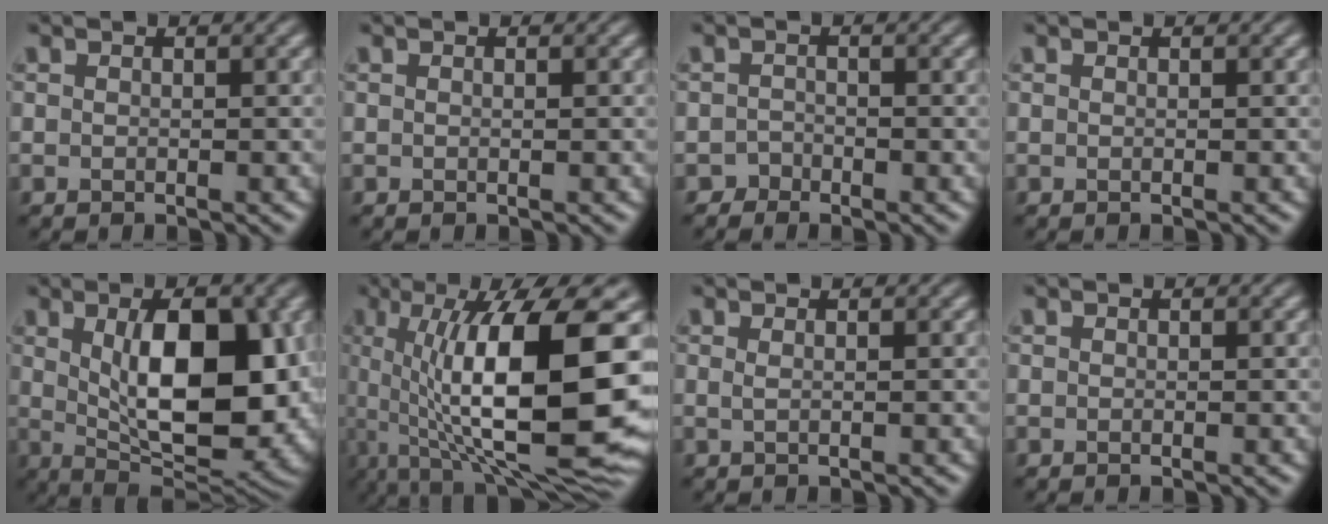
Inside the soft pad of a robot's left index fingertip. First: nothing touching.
{"total": 0.0}
{"total": 0.8, "force": [-0.7, 0.3, -0.3], "torque": [0.008, 0.008, -0.015]}
{"total": 0.0}
{"total": 11.8, "force": [1.8, 5.1, 10.5], "torque": [-0.152, -0.007, 0.043]}
{"total": 15.6, "force": [1.3, 4.4, 14.9], "torque": [-0.223, 0.002, 0.024]}
{"total": 0.5, "force": [0.4, -0.1, 0.3], "torque": [-0.011, -0.005, 0.003]}
{"total": 0.0}